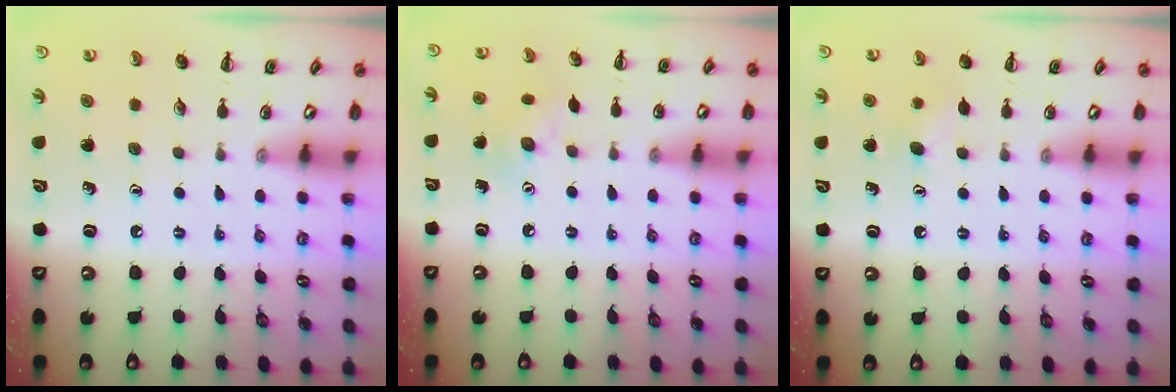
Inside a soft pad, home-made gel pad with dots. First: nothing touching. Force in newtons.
{"total": 5.0, "press": 4.9, "slide": 1.1}
{"total": 5.1, "press": 4.9, "slide": 1.3}